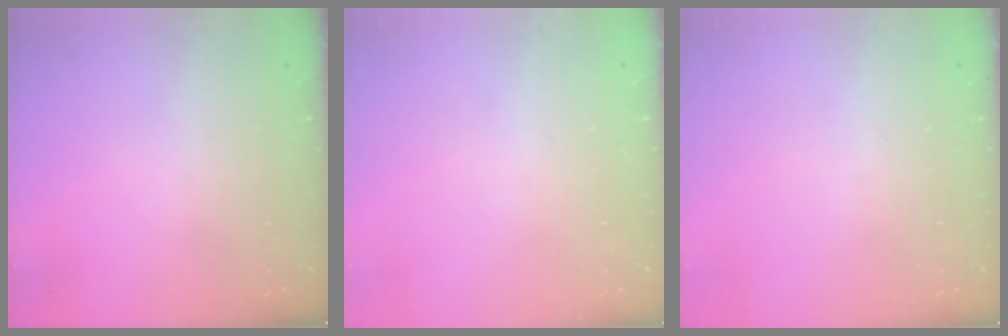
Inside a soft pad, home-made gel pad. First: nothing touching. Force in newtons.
{"total": 2.6, "press": 2.6, "slide": 0.2}
{"total": 0.0}